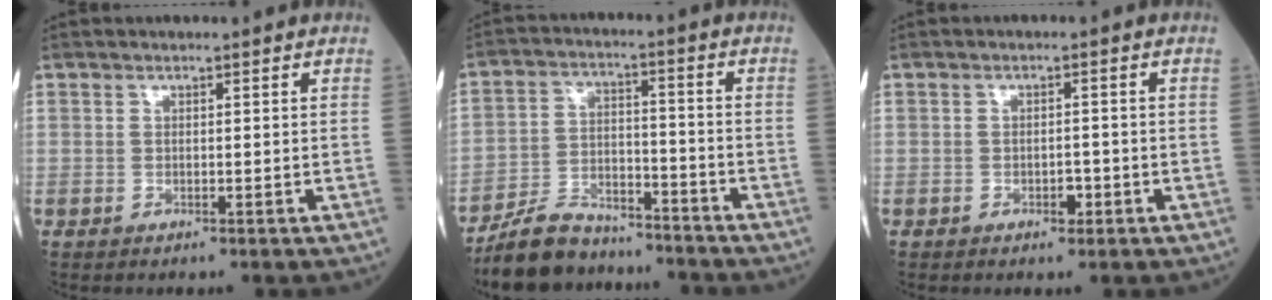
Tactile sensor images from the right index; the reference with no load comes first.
{"total": 10.4, "force": [-9.4, 3.7, 2.5], "torque": [-0.045, 0.016, -0.167]}
{"total": 2.1, "force": [-0.8, 1.0, 1.7], "torque": [-0.026, 0.002, -0.010]}